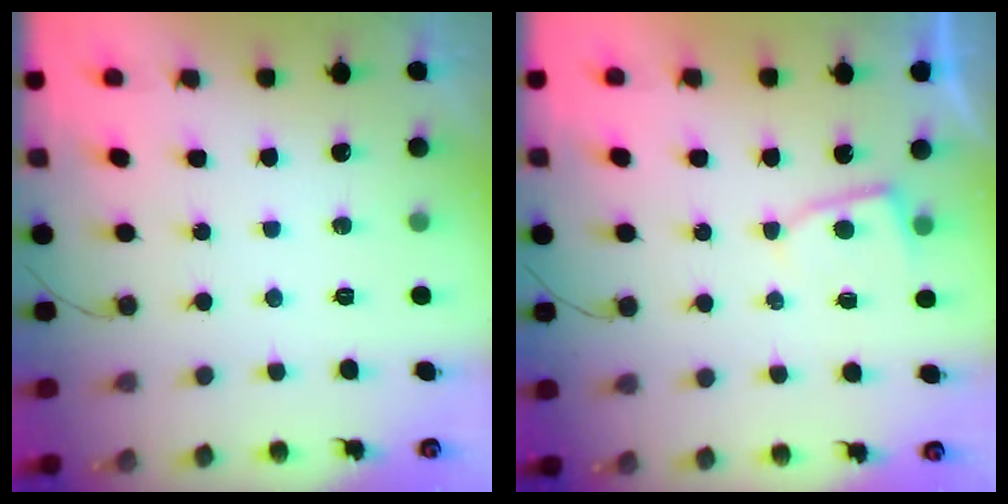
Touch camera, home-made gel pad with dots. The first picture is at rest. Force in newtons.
{"total": 4.0, "press": 4.0, "slide": 0.5}